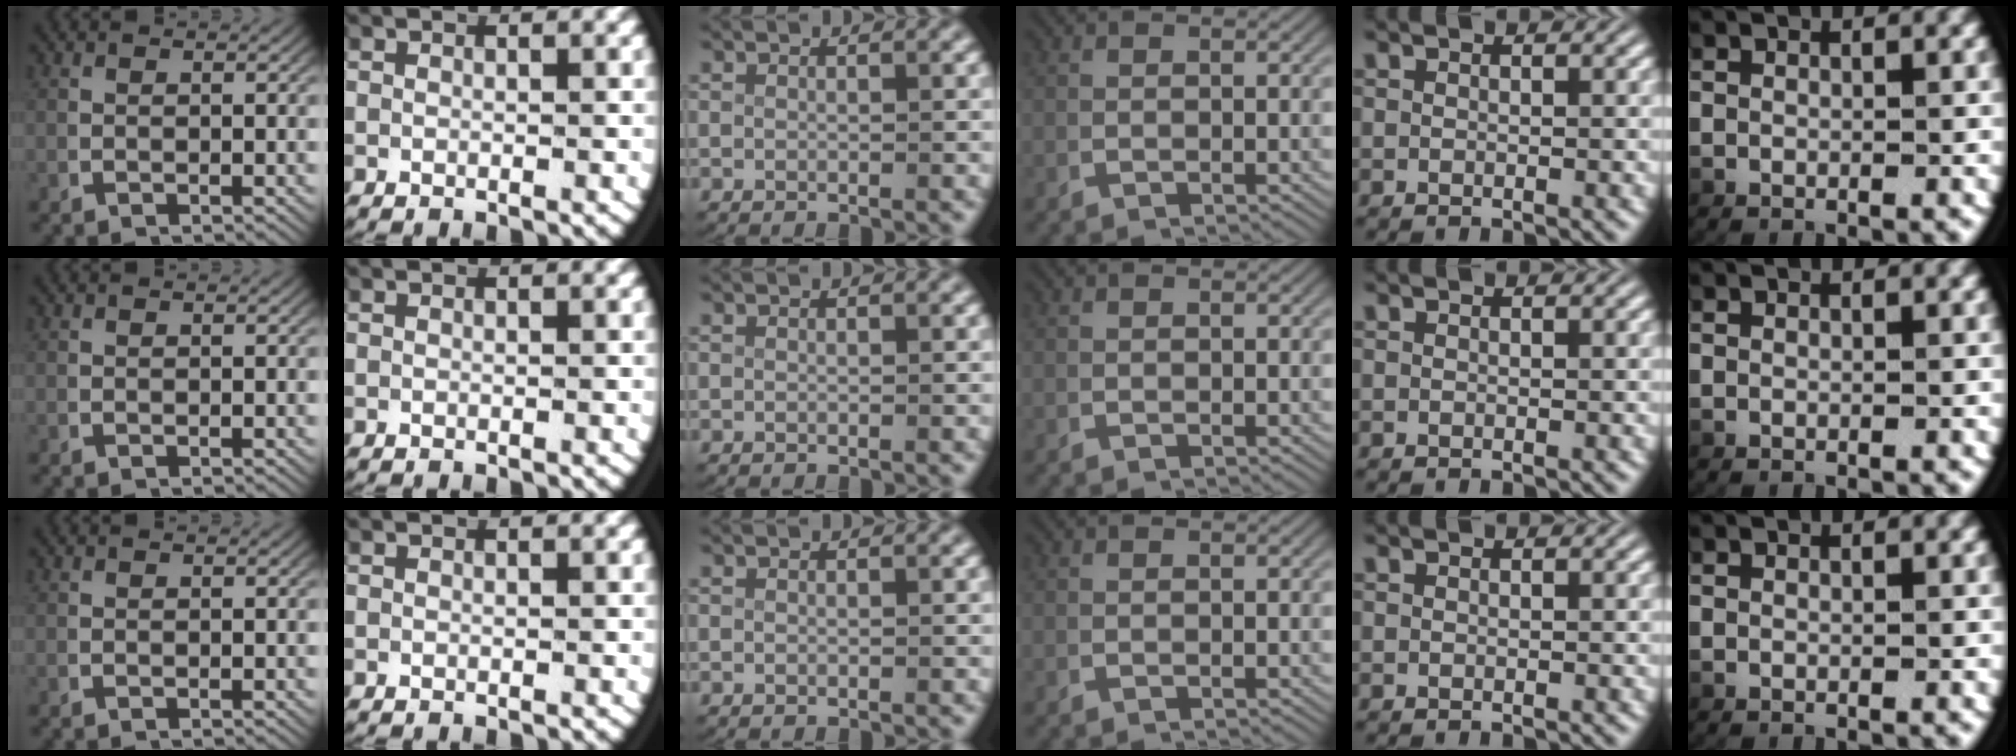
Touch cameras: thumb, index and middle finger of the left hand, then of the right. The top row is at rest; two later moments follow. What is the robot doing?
{"motion": "lift_and_place", "object": "keyboard"}